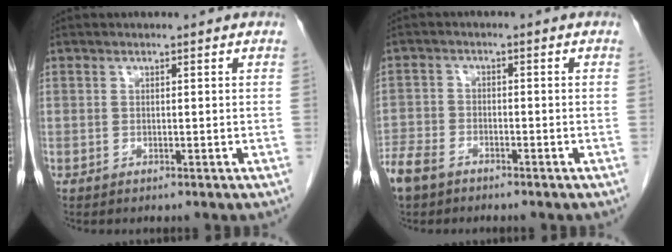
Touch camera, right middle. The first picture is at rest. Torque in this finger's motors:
{"motor_torque": [0.15, -0.16, 0.29, 0.09]}